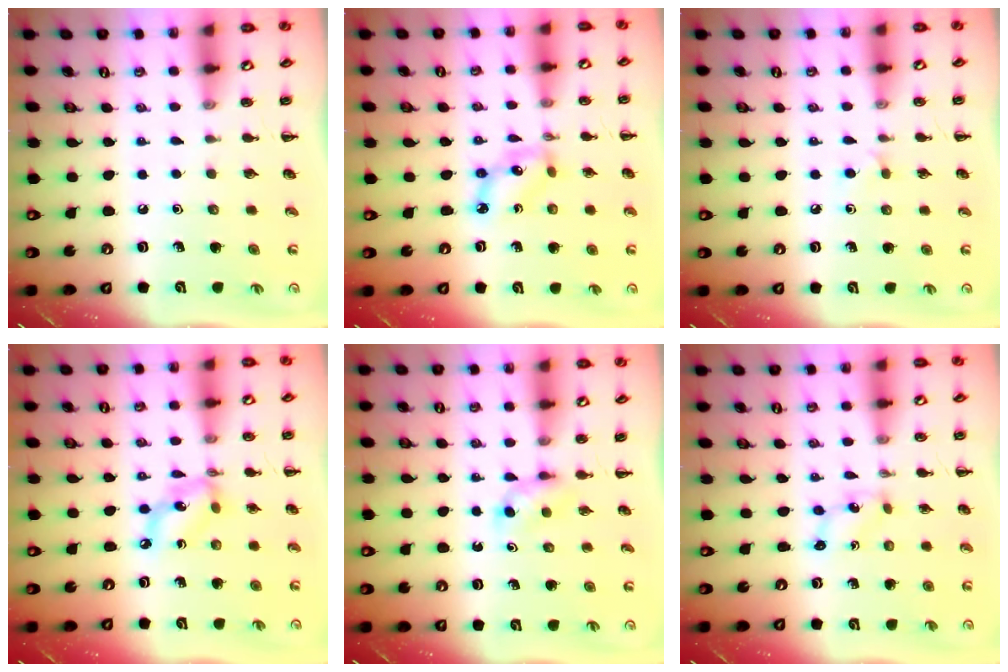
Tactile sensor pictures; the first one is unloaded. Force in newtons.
{"total": 6.2, "press": 6.0, "slide": 1.6}
{"total": 4.2, "press": 4.0, "slide": 1.5}
{"total": 7.1, "press": 6.9, "slide": 1.8}
{"total": 3.0, "press": 2.7, "slide": 1.1}
{"total": 1.0, "press": 0.9, "slide": 0.3}